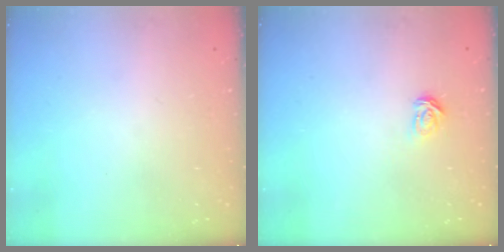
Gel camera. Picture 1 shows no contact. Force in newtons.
{"total": 3.5, "press": 3.5, "slide": 0.5}